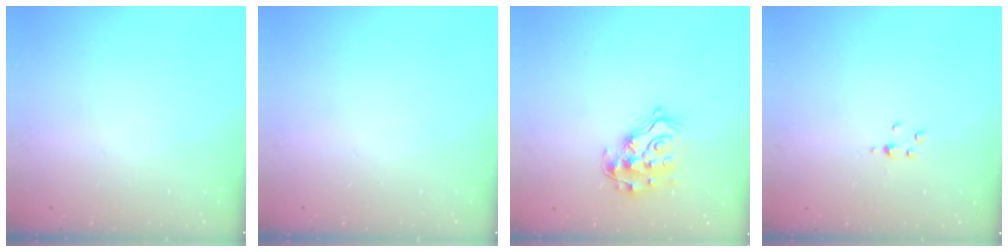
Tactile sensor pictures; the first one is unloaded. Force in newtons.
{"total": 0.0}
{"total": 14.9, "press": 14.9, "slide": 1.1}
{"total": 3.0, "press": 3.0, "slide": 0.5}